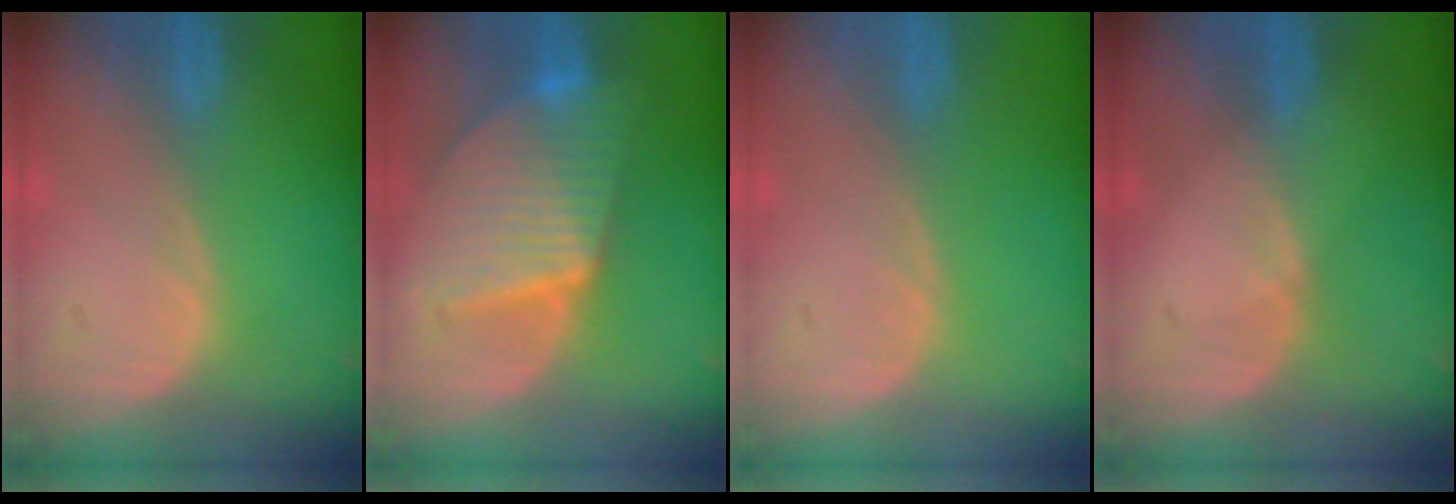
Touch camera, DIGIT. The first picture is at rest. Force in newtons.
{"total": 9.5, "press": 9.5, "slide": 0.8}
{"total": 0.0}
{"total": 0.7, "press": 0.5, "slide": 0.5}